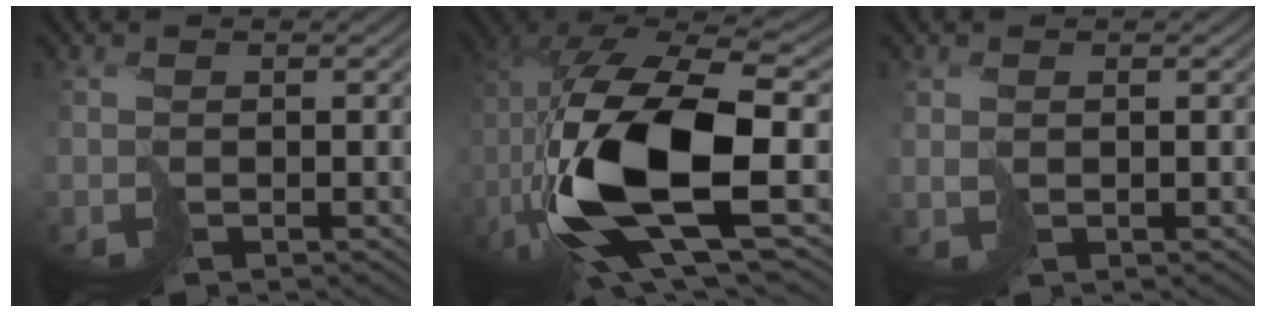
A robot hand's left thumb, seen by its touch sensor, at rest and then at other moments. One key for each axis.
{"total": 18.3, "fx": -0.4, "fy": 10.1, "fz": 15.2, "tx": -0.331, "ty": -0.037, "tz": 0.019}
{"total": 0.9, "fx": 0.7, "fy": 0.4, "fz": 0.4, "tx": -0.008, "ty": -0.003, "tz": 0.022}